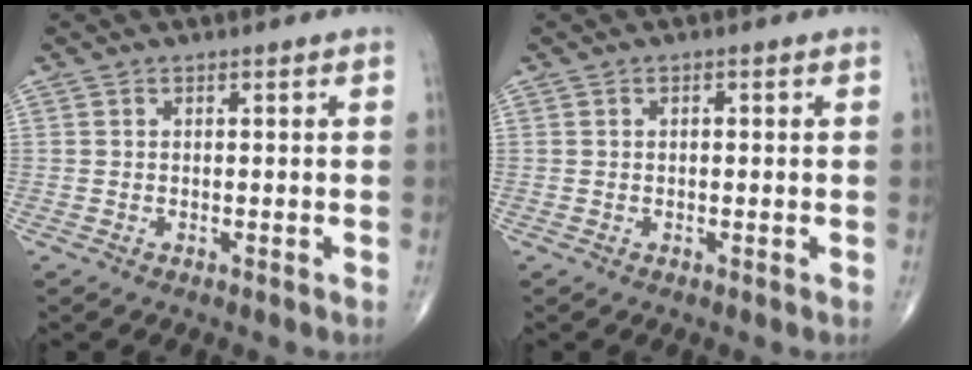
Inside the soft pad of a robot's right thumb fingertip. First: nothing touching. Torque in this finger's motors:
{"motor_torque": [-0.35, 0.16, -0.06, -0.06, 0.02]}